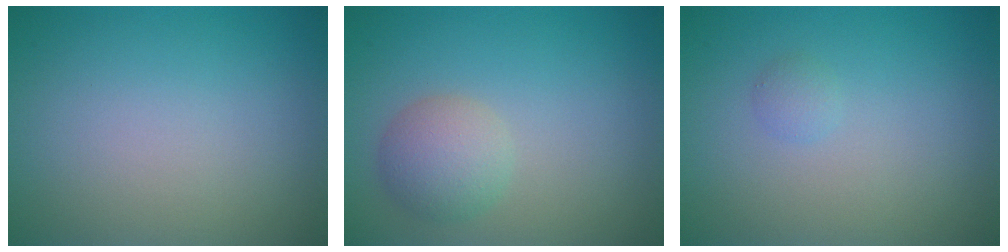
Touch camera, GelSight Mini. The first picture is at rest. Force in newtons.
{"total": 2.7, "press": 2.7, "slide": 0.2}
{"total": 0.8, "press": 0.8, "slide": 0.1}